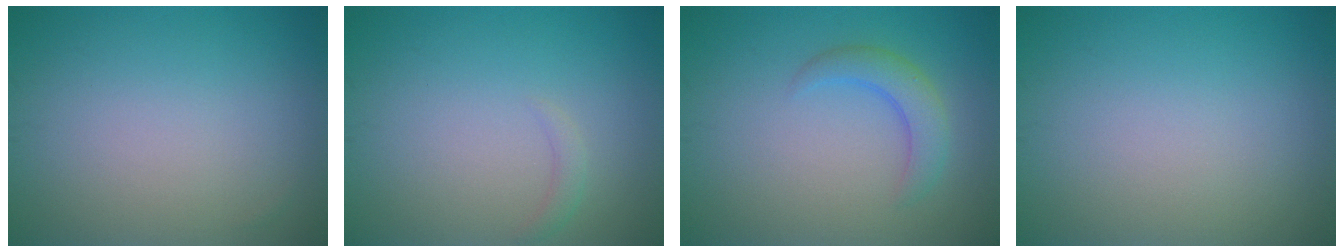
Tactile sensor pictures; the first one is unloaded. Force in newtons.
{"total": 0.9, "press": 0.9, "slide": 0.2}
{"total": 2.7, "press": 2.7, "slide": 0.1}
{"total": 0.0}